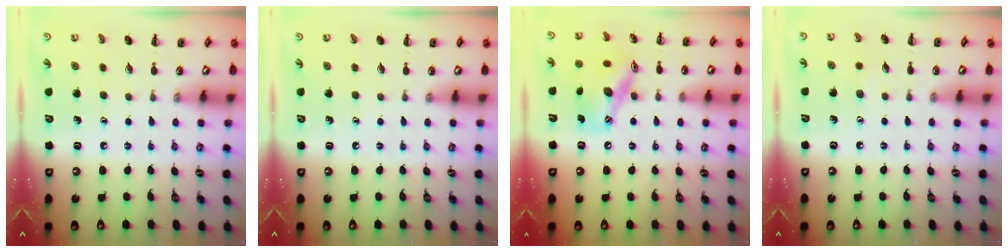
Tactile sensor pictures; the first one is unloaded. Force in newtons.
{"total": 0.0}
{"total": 14.4, "press": 14.1, "slide": 2.8}
{"total": 3.2, "press": 3.0, "slide": 0.8}